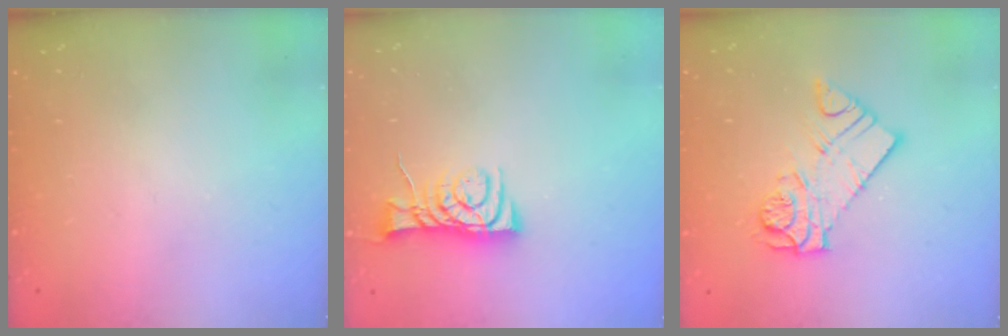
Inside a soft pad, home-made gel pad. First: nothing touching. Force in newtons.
{"total": 7.7, "press": 7.7, "slide": 0.1}
{"total": 11.5, "press": 11.4, "slide": 1.3}